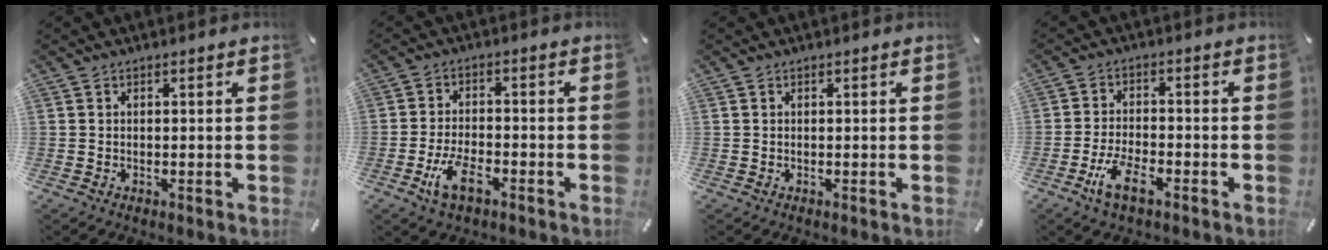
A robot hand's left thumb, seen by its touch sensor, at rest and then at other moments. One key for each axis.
{"total": 8.1, "fx": -4.0, "fy": 4.0, "fz": 5.8, "tx": -0.127, "ty": 0.010, "tz": -0.074}
{"total": 0.0}
{"total": 7.2, "fx": -4.0, "fy": 3.0, "fz": 5.2, "tx": -0.111, "ty": 0.010, "tz": -0.075}